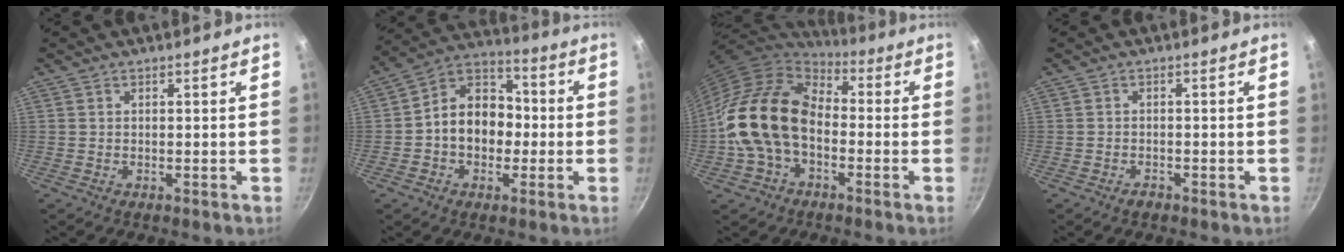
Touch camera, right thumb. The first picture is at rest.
{"total": 12.8, "force": [-1.2, 9.9, 8.1], "torque": [-0.082, 0.039, -0.041]}
{"total": 17.6, "force": [-2.7, 12.1, 12.5], "torque": [-0.204, 0.046, -0.064]}
{"total": 1.4, "force": [-1.1, 0.7, 0.5], "torque": [-0.010, 0.012, -0.017]}